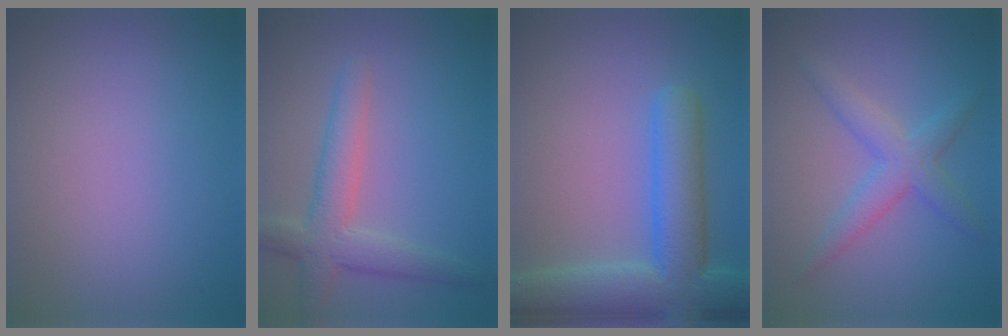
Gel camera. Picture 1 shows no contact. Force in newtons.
{"total": 4.3, "press": 4.2, "slide": 0.4}
{"total": 8.2, "press": 8.2, "slide": 0.5}
{"total": 3.4, "press": 3.4, "slide": 0.1}